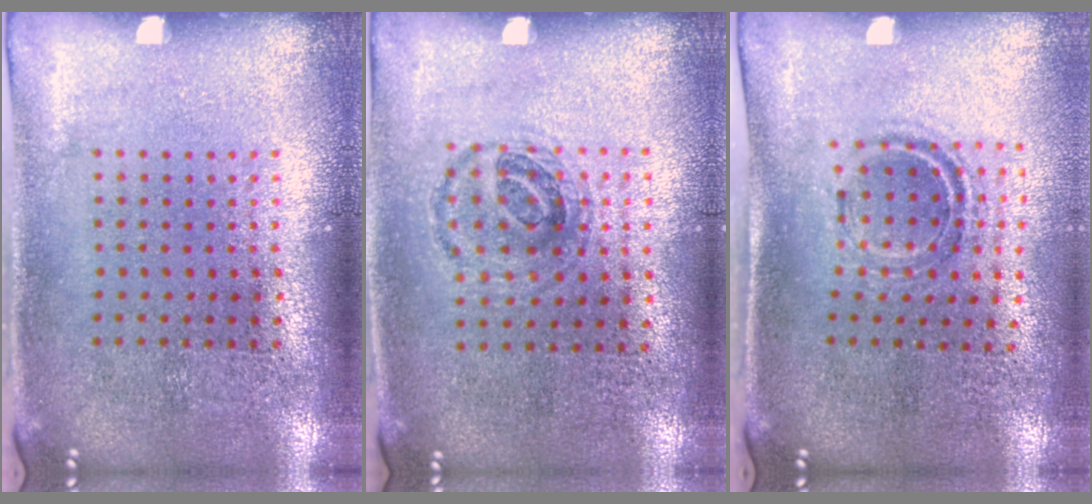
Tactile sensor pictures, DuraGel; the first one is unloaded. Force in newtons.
{"total": 0.9, "press": 0.8, "slide": 0.4}
{"total": 1.0, "press": 0.9, "slide": 0.3}